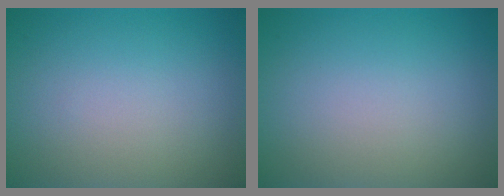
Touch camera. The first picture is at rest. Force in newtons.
{"total": 0.0}